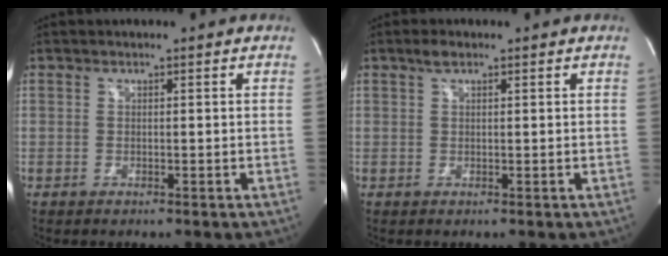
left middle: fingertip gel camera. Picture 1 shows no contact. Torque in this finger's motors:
{"motor_torque": [0.20, -0.11, -0.11, 0.00]}